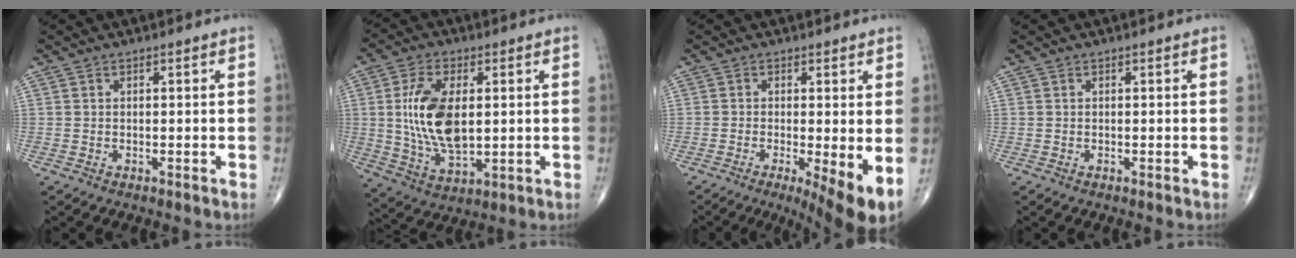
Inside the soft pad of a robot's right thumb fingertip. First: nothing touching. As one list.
[{"total": 14.2, "force": [1.6, 7.4, 12.0], "torque": [-0.228, -0.011, 0.037]}, {"total": 8.7, "force": [-2.1, 2.0, 8.2], "torque": [-0.126, -0.022, -0.031]}, {"total": 0.0}]